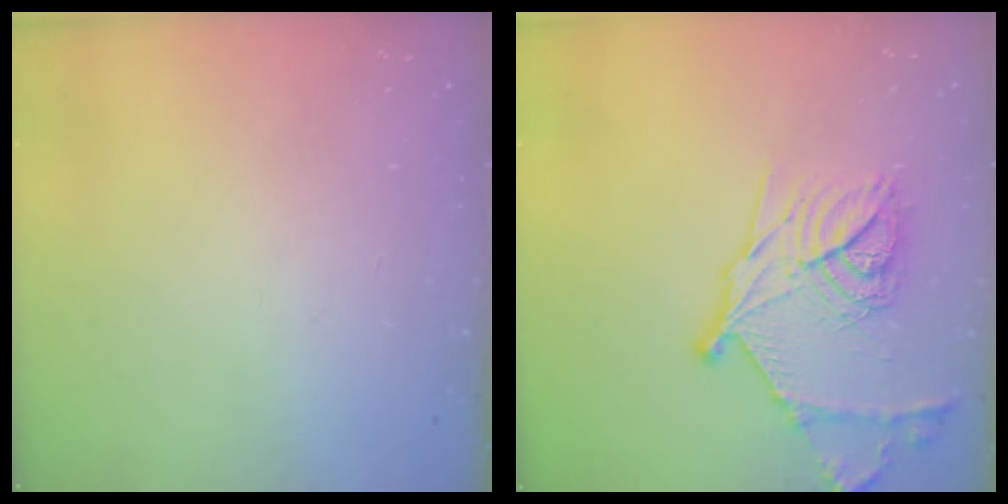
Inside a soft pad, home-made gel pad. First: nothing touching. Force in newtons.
{"total": 18.8, "press": 18.8, "slide": 1.3}